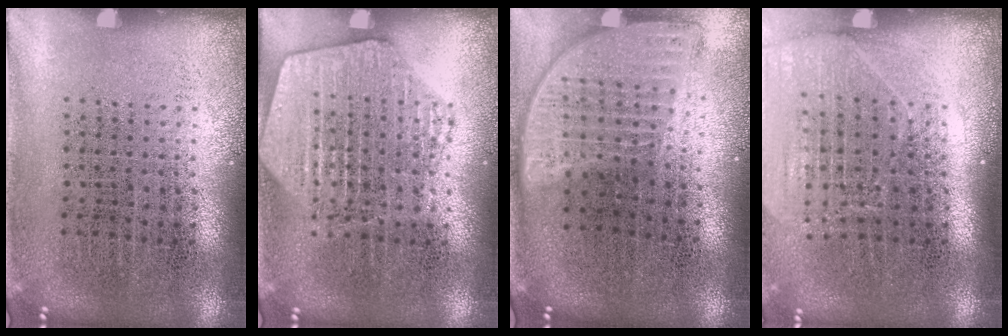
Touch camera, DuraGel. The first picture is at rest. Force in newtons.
{"total": 1.6, "press": 1.6, "slide": 0.2}
{"total": 2.0, "press": 1.6, "slide": 1.1}
{"total": 1.7, "press": 1.5, "slide": 0.8}